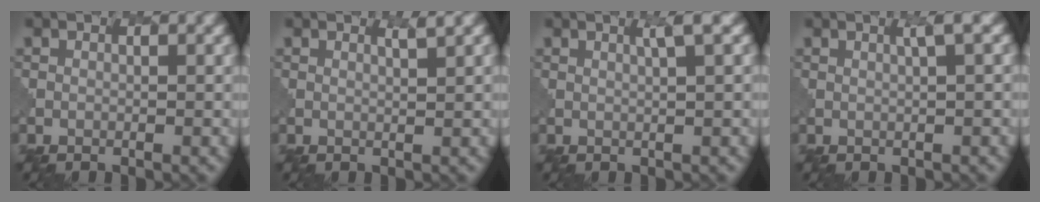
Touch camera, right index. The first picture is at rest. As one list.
[{"total": 1.2, "force": [1.0, 0.2, 0.7], "torque": [-0.005, -0.002, 0.014]}, {"total": 2.0, "force": [0.9, 0.3, 1.8], "torque": [-0.024, 0.005, 0.015]}, {"total": 2.2, "force": [0.7, 0.5, 2.0], "torque": [-0.022, 0.007, 0.010]}]